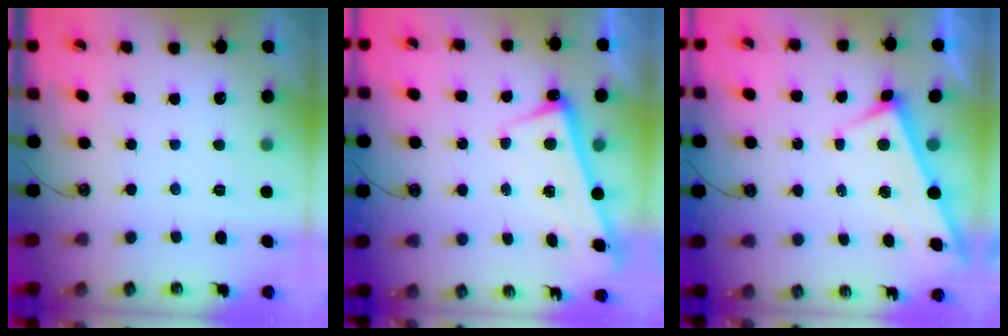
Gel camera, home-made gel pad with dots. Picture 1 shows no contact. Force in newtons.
{"total": 2.6, "press": 2.5, "slide": 0.7}
{"total": 2.6, "press": 2.6, "slide": 0.2}